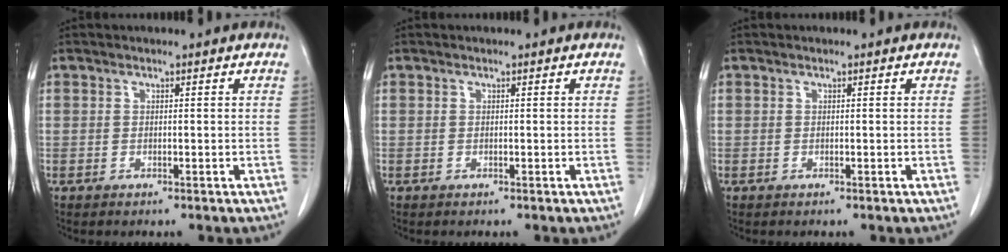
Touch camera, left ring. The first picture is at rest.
{"total": 0.0}
{"total": 0.0}